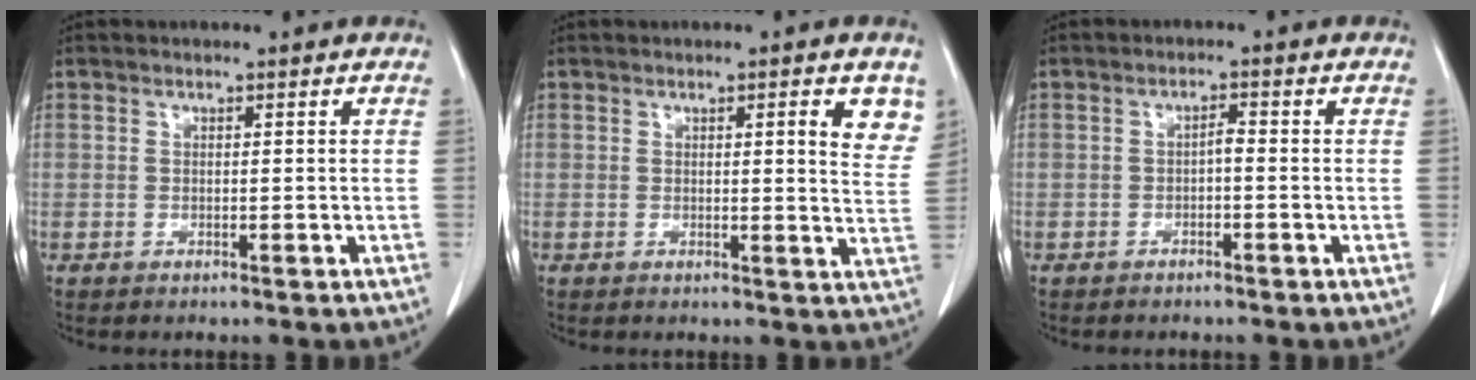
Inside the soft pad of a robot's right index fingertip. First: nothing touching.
{"total": 5.8, "force": [2.7, 0.8, 5.0], "torque": [-0.050, -0.011, 0.025]}
{"total": 1.5, "force": [-0.6, 0.3, 1.4], "torque": [-0.023, 0.004, -0.011]}